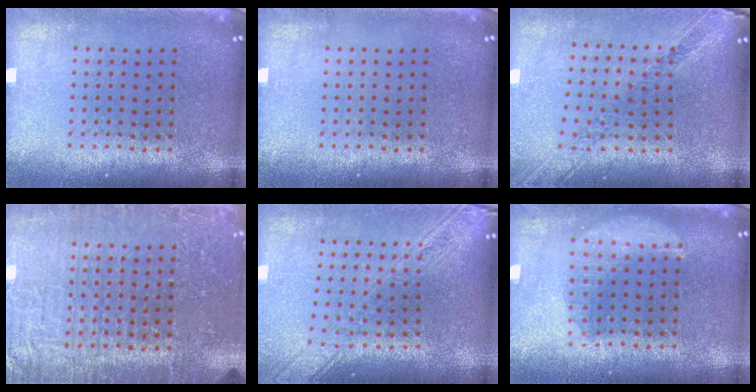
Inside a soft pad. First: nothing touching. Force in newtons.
{"total": 0.0}
{"total": 1.1, "press": 1.1, "slide": 0.1}
{"total": 3.9, "press": 3.7, "slide": 1.0}
{"total": 2.1, "press": 1.8, "slide": 1.1}
{"total": 1.6, "press": 1.6, "slide": 0.2}